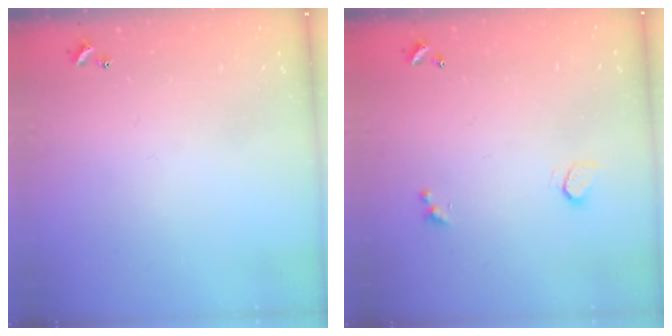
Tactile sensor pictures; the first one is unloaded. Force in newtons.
{"total": 0.9, "press": 0.8, "slide": 0.4}